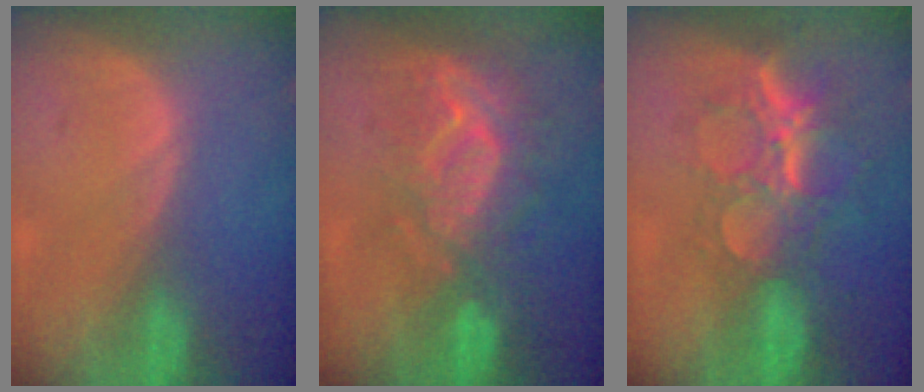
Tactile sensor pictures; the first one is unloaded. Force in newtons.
{"total": 9.1, "press": 8.7, "slide": 2.7}
{"total": 9.1, "press": 7.7, "slide": 4.8}